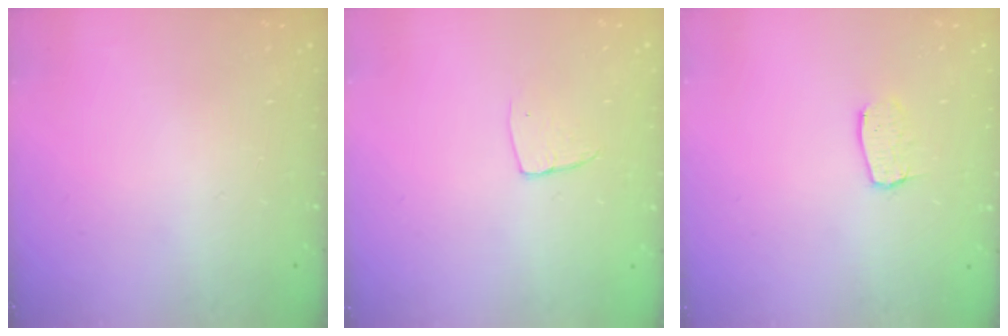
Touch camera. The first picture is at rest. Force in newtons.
{"total": 5.6, "press": 5.5, "slide": 0.5}
{"total": 6.0, "press": 6.0, "slide": 0.3}